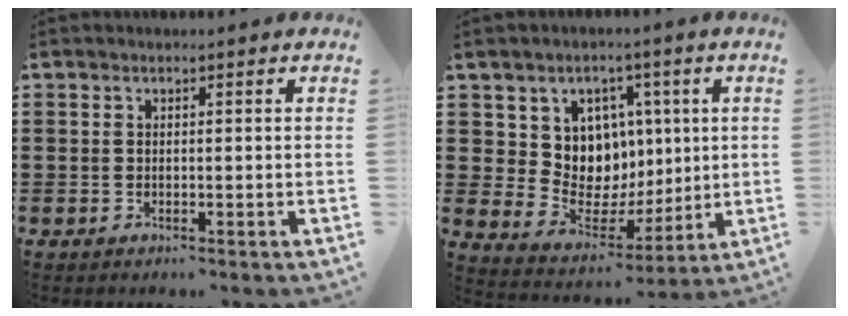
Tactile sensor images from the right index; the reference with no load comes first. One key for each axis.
{"total": 8.9, "fx": 2.8, "fy": 8.1, "fz": 2.2, "tx": -0.062, "ty": -0.031, "tz": 0.059}